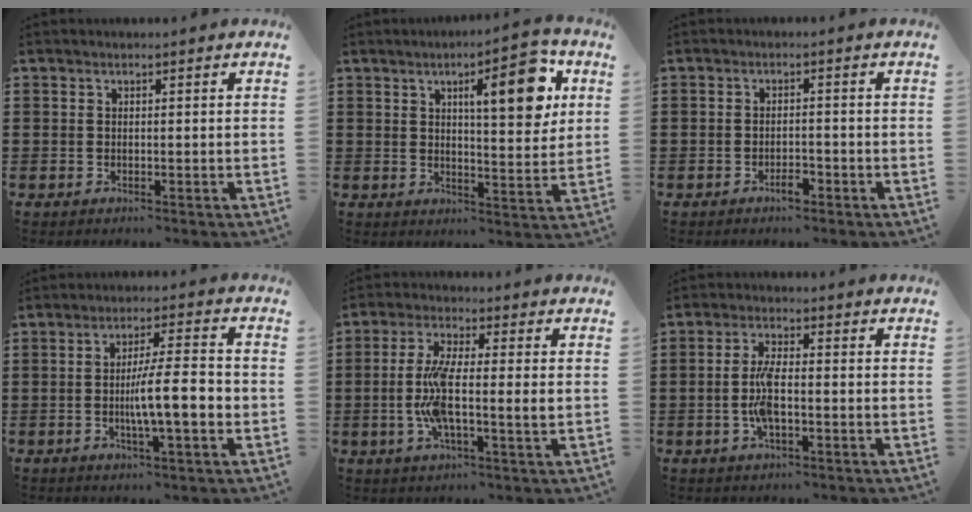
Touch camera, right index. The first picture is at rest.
{"total": 11.0, "force": [4.7, 3.7, 9.2], "torque": [-0.127, -0.011, 0.070]}
{"total": 2.3, "force": [-1.6, 0.7, 1.5], "torque": [-0.029, 0.001, -0.031]}
{"total": 8.6, "force": [-1.5, 1.5, 8.3], "torque": [-0.133, 0.000, -0.028]}
{"total": 8.3, "force": [-1.0, 2.0, 8.0], "torque": [-0.167, -0.008, -0.025]}
{"total": 5.5, "force": [-1.1, 1.6, 5.1], "torque": [-0.112, -0.002, -0.027]}